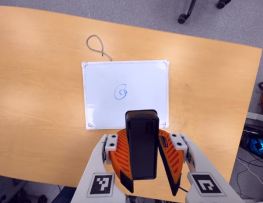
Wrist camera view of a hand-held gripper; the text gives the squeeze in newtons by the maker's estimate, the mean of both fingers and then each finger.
{"total": 8.0, "left": 8.8, "right": 7.2}